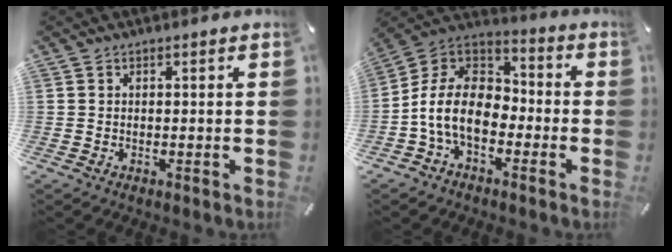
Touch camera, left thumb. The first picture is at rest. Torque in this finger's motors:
{"motor_torque": [0.38, 1.13, 1.47, 0.20, 0.49]}